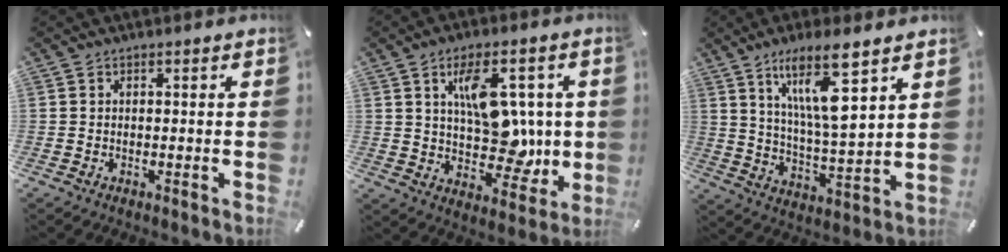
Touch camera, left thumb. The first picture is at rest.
{"total": 14.9, "force": [3.8, 9.1, 11.1], "torque": [-0.152, -0.009, 0.066]}
{"total": 14.5, "force": [8.4, 3.6, 11.2], "torque": [-0.203, -0.029, 0.141]}